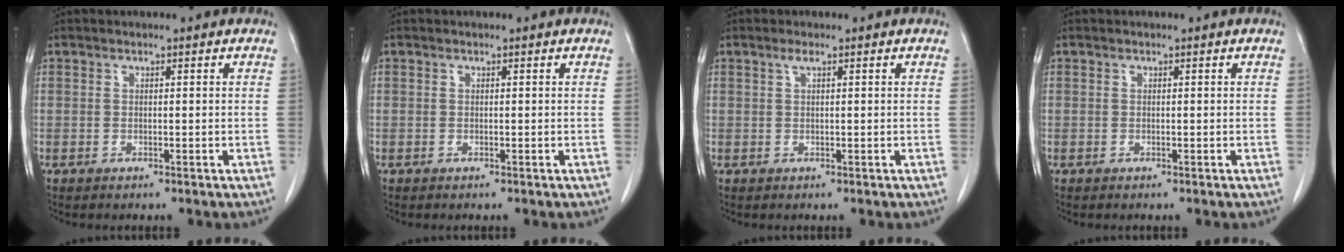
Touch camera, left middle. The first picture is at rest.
{"total": 0.0}
{"total": 1.0, "force": [0.6, 0.0, 0.8], "torque": [-0.020, 0.003, 0.012]}
{"total": 0.0}